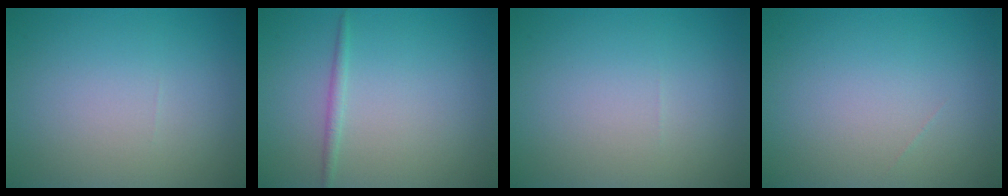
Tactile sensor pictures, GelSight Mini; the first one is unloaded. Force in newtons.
{"total": 1.0, "press": 1.0, "slide": 0.0}
{"total": 0.0}
{"total": 0.0}